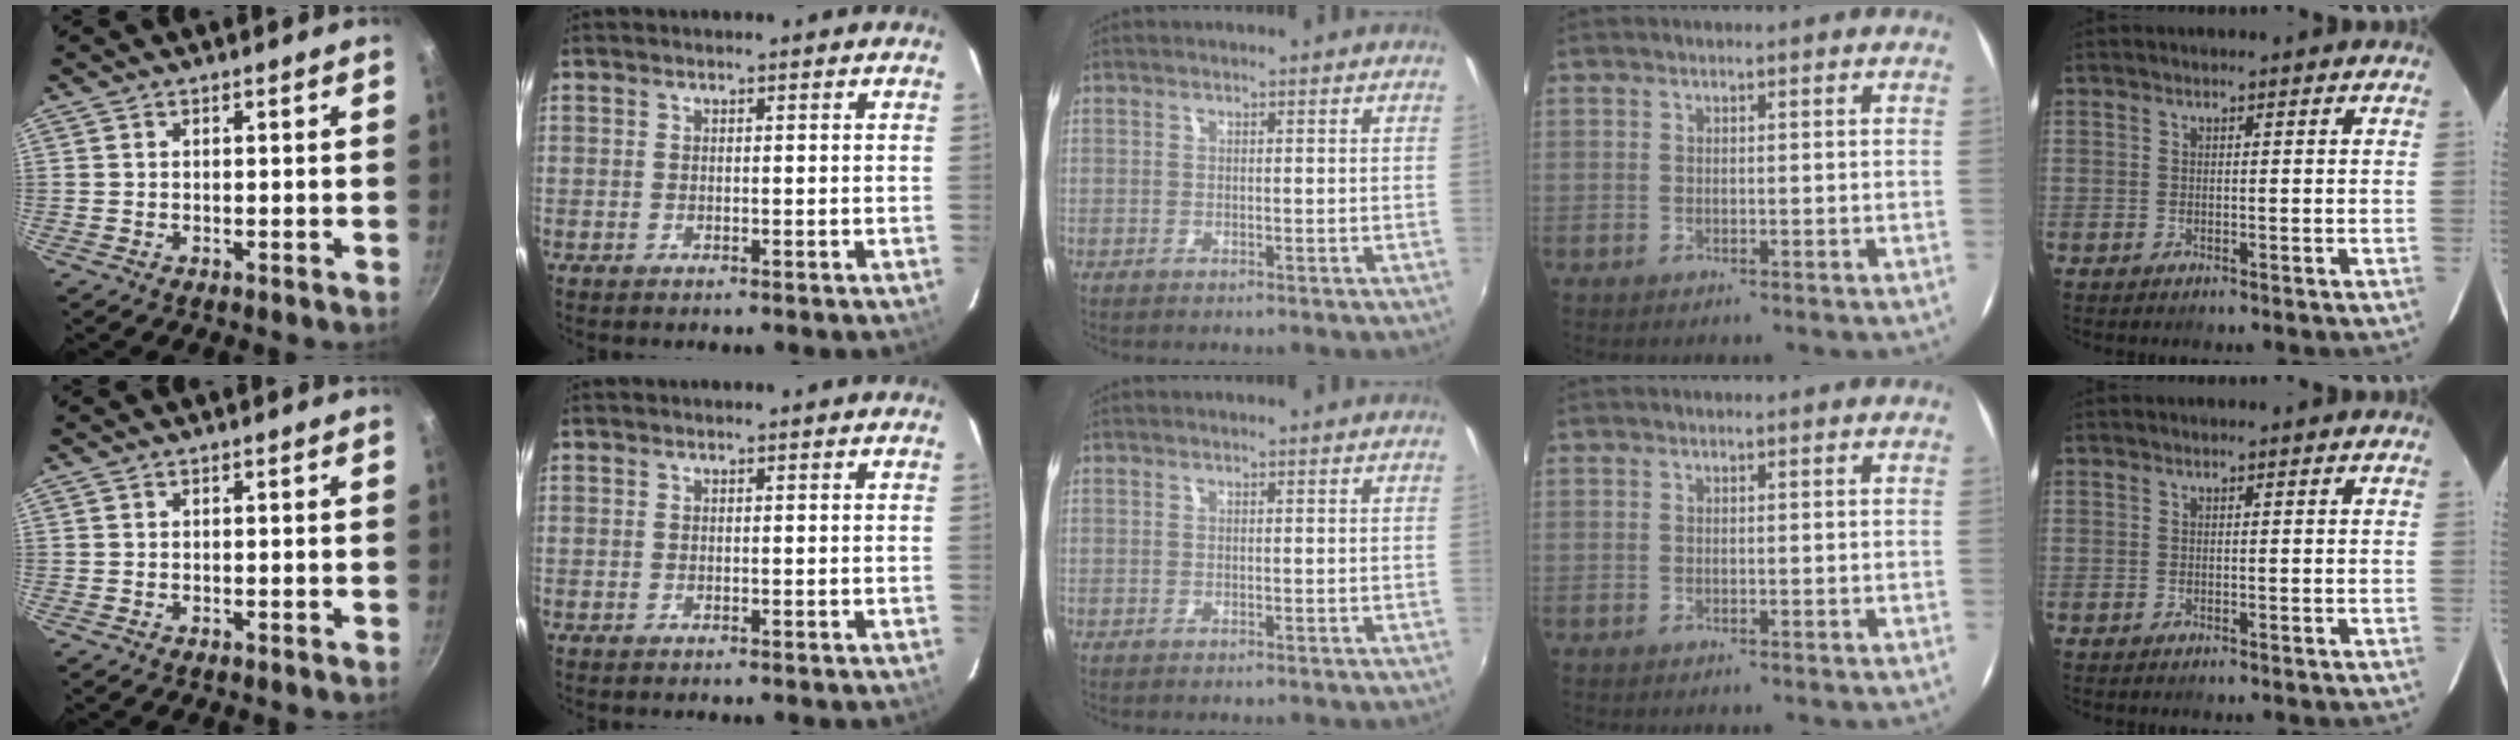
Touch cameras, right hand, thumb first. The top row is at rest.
{}